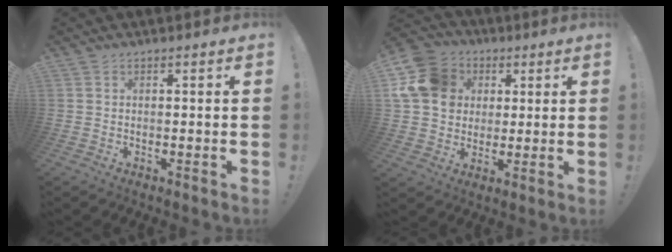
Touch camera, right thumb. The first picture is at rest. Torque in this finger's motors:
{"motor_torque": [1.33, 2.56, 0.82, -0.56, 0.13]}